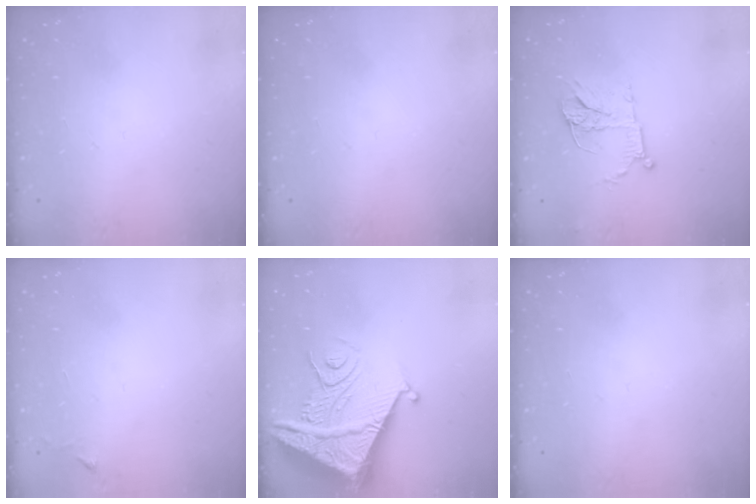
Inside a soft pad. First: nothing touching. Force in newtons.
{"total": 0.0}
{"total": 11.2, "press": 11.1, "slide": 0.7}
{"total": 2.3, "press": 2.3, "slide": 0.4}
{"total": 13.1, "press": 13.0, "slide": 1.6}
{"total": 0.0}